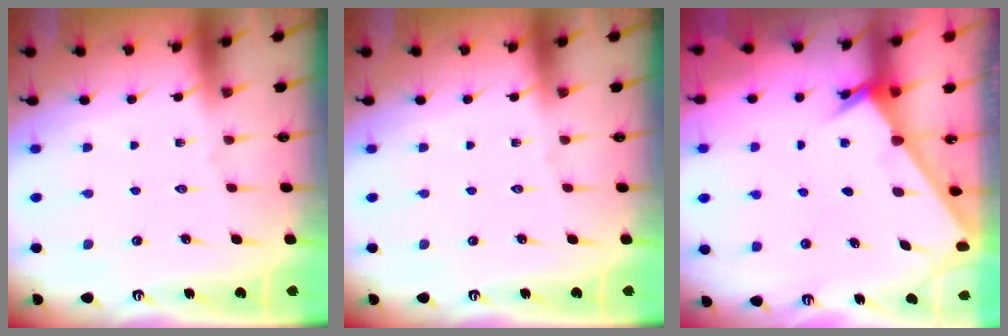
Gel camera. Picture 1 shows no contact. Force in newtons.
{"total": 0.0}
{"total": 2.2, "press": 2.1, "slide": 0.3}